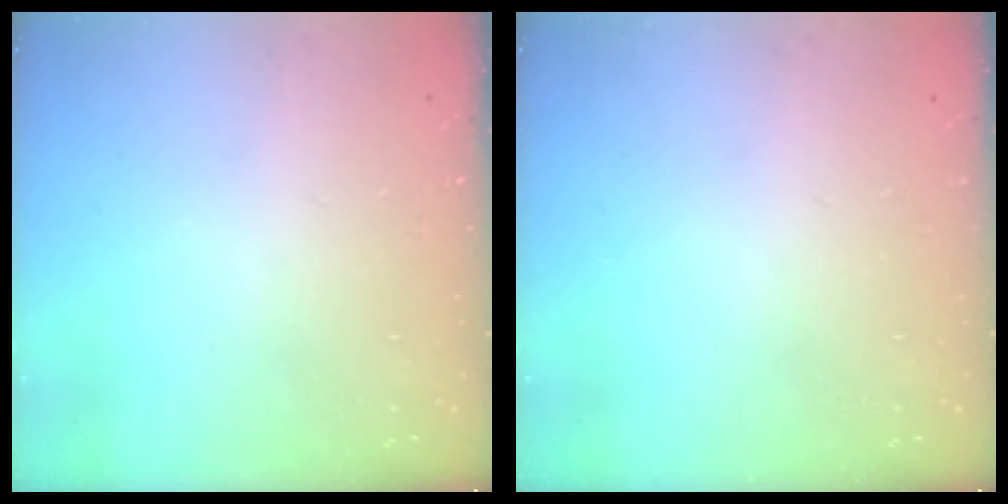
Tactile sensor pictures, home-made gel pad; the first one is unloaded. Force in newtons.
{"total": 0.0}